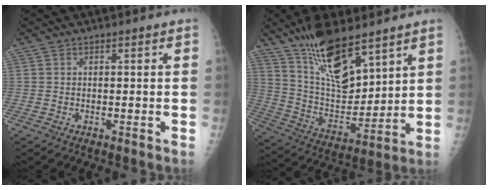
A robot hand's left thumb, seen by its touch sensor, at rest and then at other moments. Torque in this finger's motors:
{"motor_torque": [0.42, 0.52, 1.35, -1.41, 0.34]}